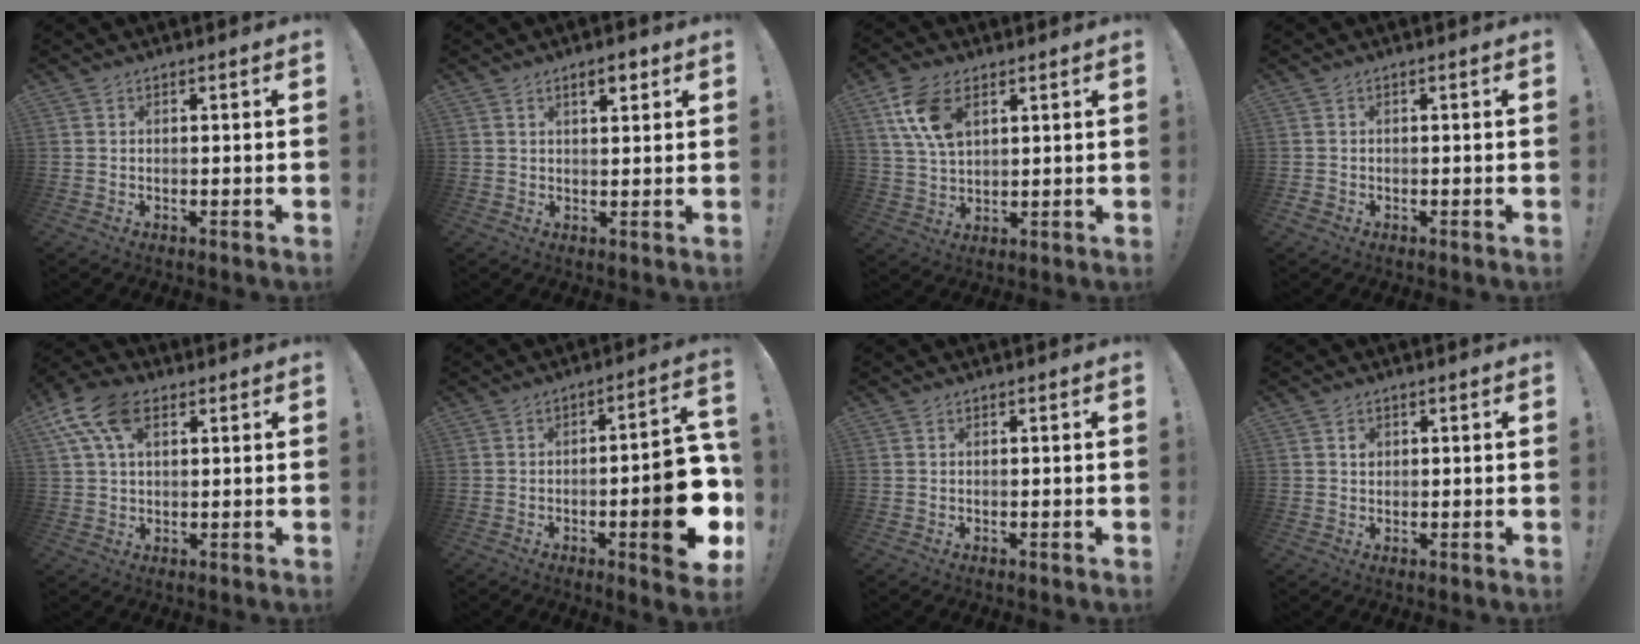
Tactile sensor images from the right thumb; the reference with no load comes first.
{"total": 4.1, "force": [2.5, 1.5, 2.8], "torque": [-0.032, -0.009, 0.038]}
{"total": 11.5, "force": [5.3, 6.5, 7.8], "torque": [-0.165, -0.008, 0.100]}
{"total": 1.0, "force": [-0.7, 0.8, 0.0], "torque": [-0.003, 0.005, -0.012]}
{"total": 12.6, "force": [5.3, 7.3, 8.8], "torque": [-0.159, -0.008, 0.097]}
{"total": 15.8, "force": [-3.9, 4.1, 14.7], "torque": [-0.178, 0.007, -0.055]}
{"total": 0.0}
{"total": 1.6, "force": [0.6, 1.4, 0.5], "torque": [-0.001, 0.000, 0.007]}